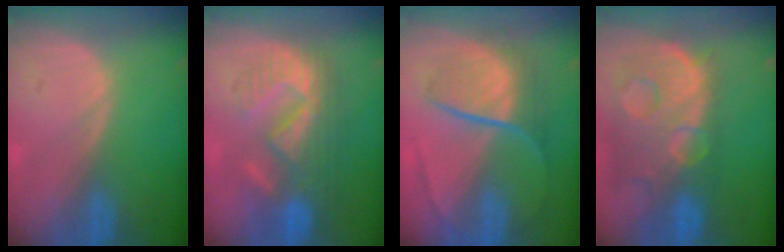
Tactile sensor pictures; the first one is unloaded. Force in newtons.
{"total": 9.9, "press": 9.3, "slide": 3.2}
{"total": 8.3, "press": 7.6, "slide": 3.3}
{"total": 13.9, "press": 11.3, "slide": 8.1}